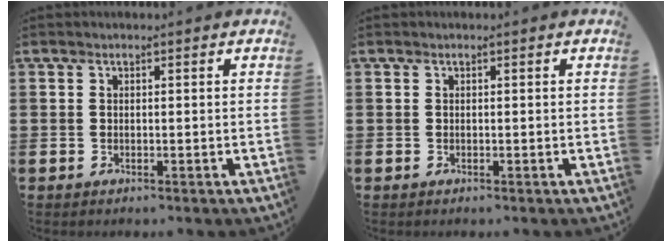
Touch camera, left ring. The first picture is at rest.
{"total": 0.0}